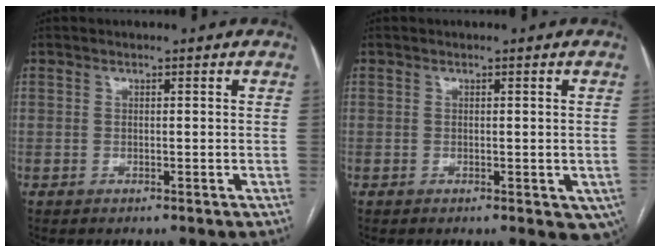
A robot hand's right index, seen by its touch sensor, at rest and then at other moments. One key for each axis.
{"total": 4.8, "fx": -1.7, "fy": 2.4, "fz": 3.9, "tx": -0.026, "ty": -0.006, "tz": -0.022}